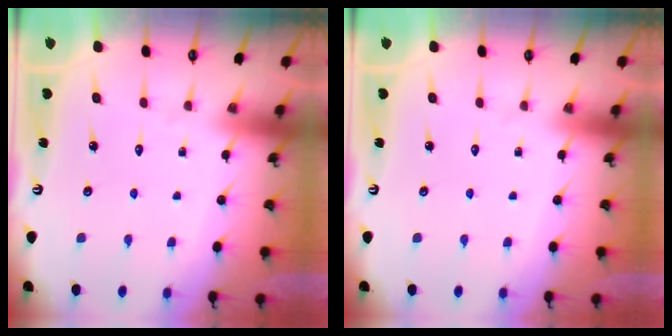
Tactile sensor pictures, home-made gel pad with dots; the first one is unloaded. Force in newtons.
{"total": 0.0}